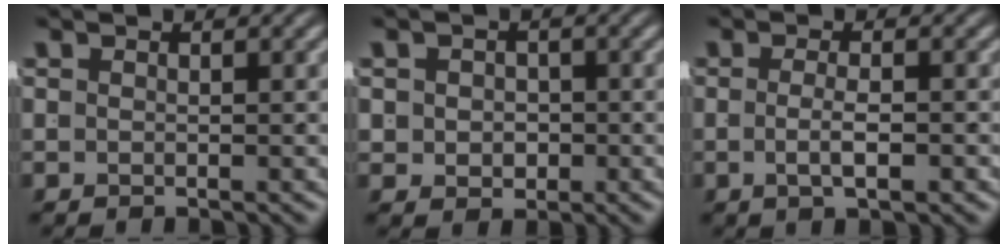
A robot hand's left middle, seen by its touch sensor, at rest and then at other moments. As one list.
[{"total": 2.4, "force": [-0.4, 2.1, 1.2], "torque": [-0.022, -0.012, 0.001]}, {"total": 2.2, "force": [-1.2, -0.2, 1.9], "torque": [-0.032, -0.009, -0.014]}]